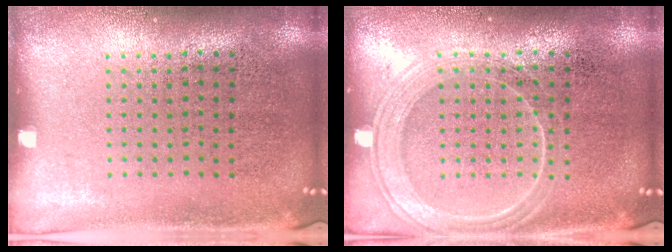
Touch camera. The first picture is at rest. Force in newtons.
{"total": 2.4, "press": 2.4, "slide": 0.4}